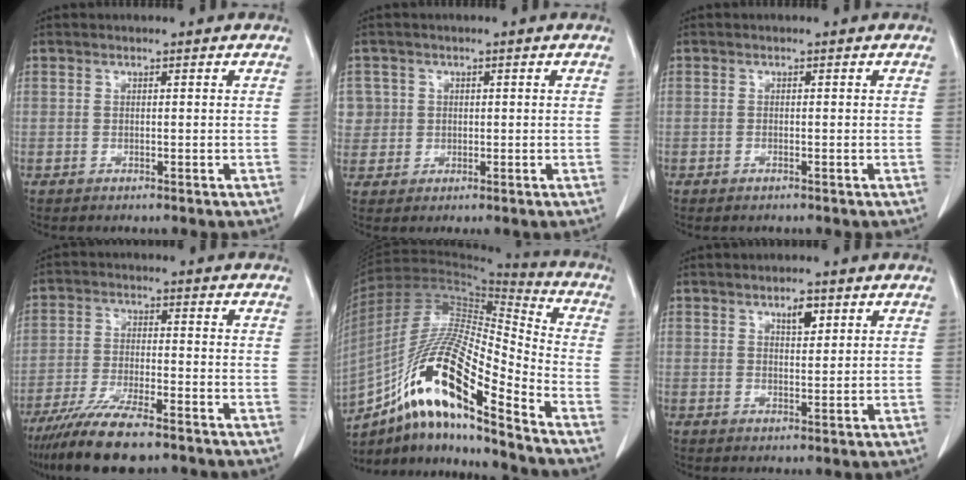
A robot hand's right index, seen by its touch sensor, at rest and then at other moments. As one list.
[{"total": 4.3, "force": [1.0, 4.2, -0.1], "torque": [0.017, 0.011, 0.022]}, {"total": 0.0}, {"total": 11.5, "force": [-8.9, 2.0, 7.1], "torque": [-0.125, -0.026, -0.150]}, {"total": 19.5, "force": [-11.7, 2.4, 15.4], "torque": [-0.305, -0.004, -0.211]}, {"total": 3.0, "force": [1.7, 1.2, 2.2], "torque": [-0.034, -0.003, 0.029]}]